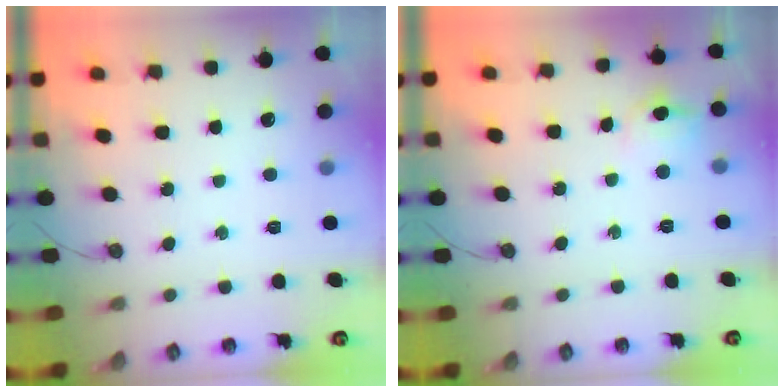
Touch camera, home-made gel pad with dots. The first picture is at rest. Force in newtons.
{"total": 5.9, "press": 5.8, "slide": 1.2}